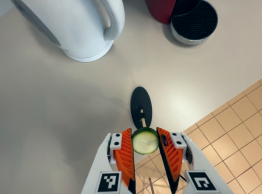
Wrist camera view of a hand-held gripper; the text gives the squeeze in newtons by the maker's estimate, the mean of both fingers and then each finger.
{"total": 9.4, "left": 9.3, "right": 9.5}